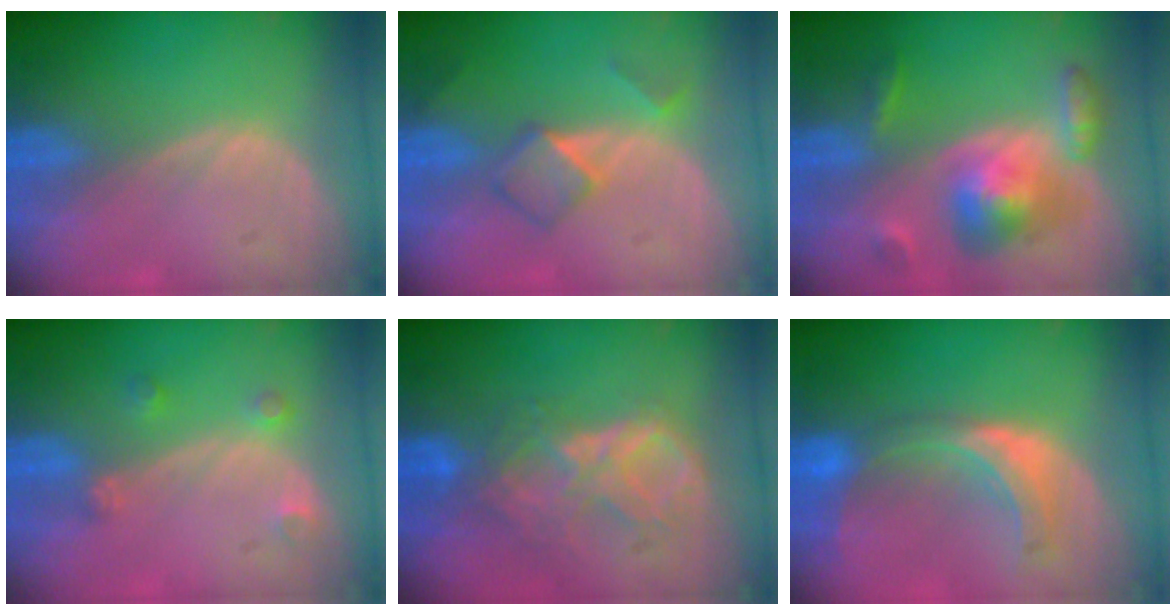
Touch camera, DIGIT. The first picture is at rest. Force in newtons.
{"total": 5.2, "press": 4.6, "slide": 2.5}
{"total": 8.2, "press": 8.2, "slide": 0.7}
{"total": 2.6, "press": 2.5, "slide": 0.5}
{"total": 8.6, "press": 7.7, "slide": 3.8}
{"total": 7.8, "press": 6.9, "slide": 3.5}